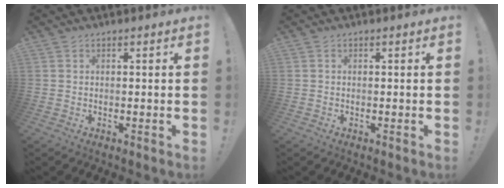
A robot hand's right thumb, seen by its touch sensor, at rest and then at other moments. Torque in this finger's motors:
{"motor_torque": [0.20, 0.09, 0.30, -0.21, -0.05]}